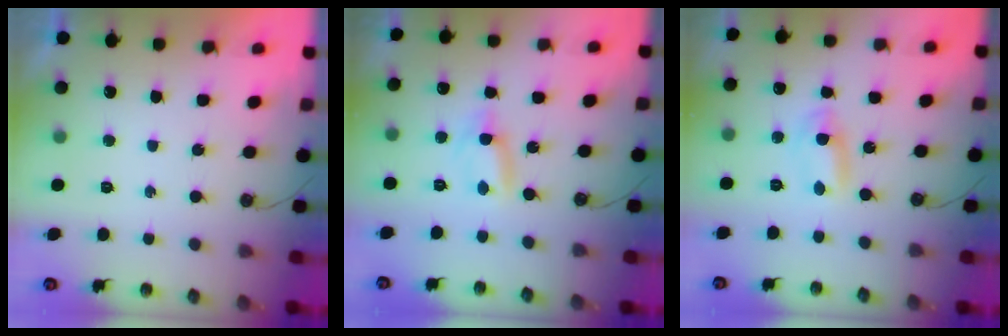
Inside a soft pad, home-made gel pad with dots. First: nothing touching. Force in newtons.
{"total": 1.7, "press": 1.7, "slide": 0.1}
{"total": 2.1, "press": 1.7, "slide": 1.2}